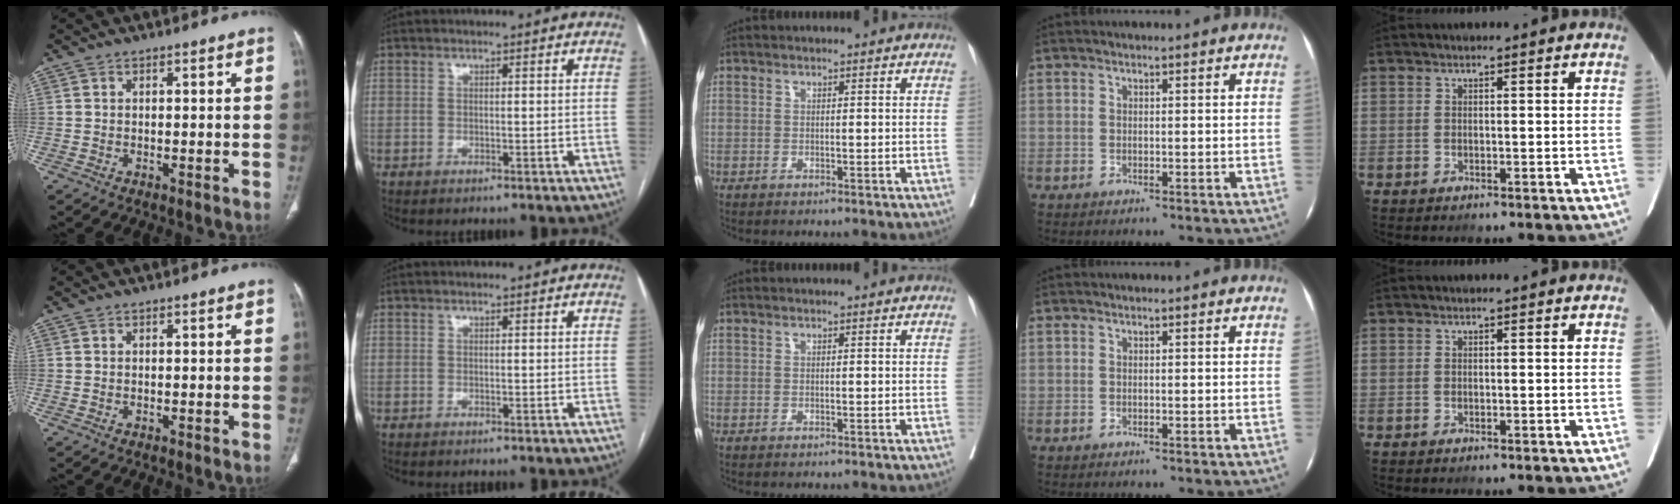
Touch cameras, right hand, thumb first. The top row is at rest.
{}